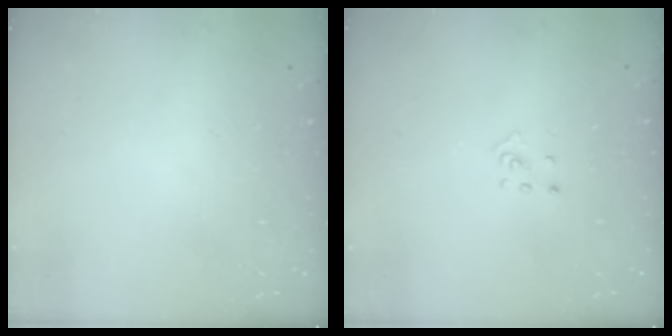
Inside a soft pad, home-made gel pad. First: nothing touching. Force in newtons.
{"total": 2.9, "press": 2.9, "slide": 0.3}